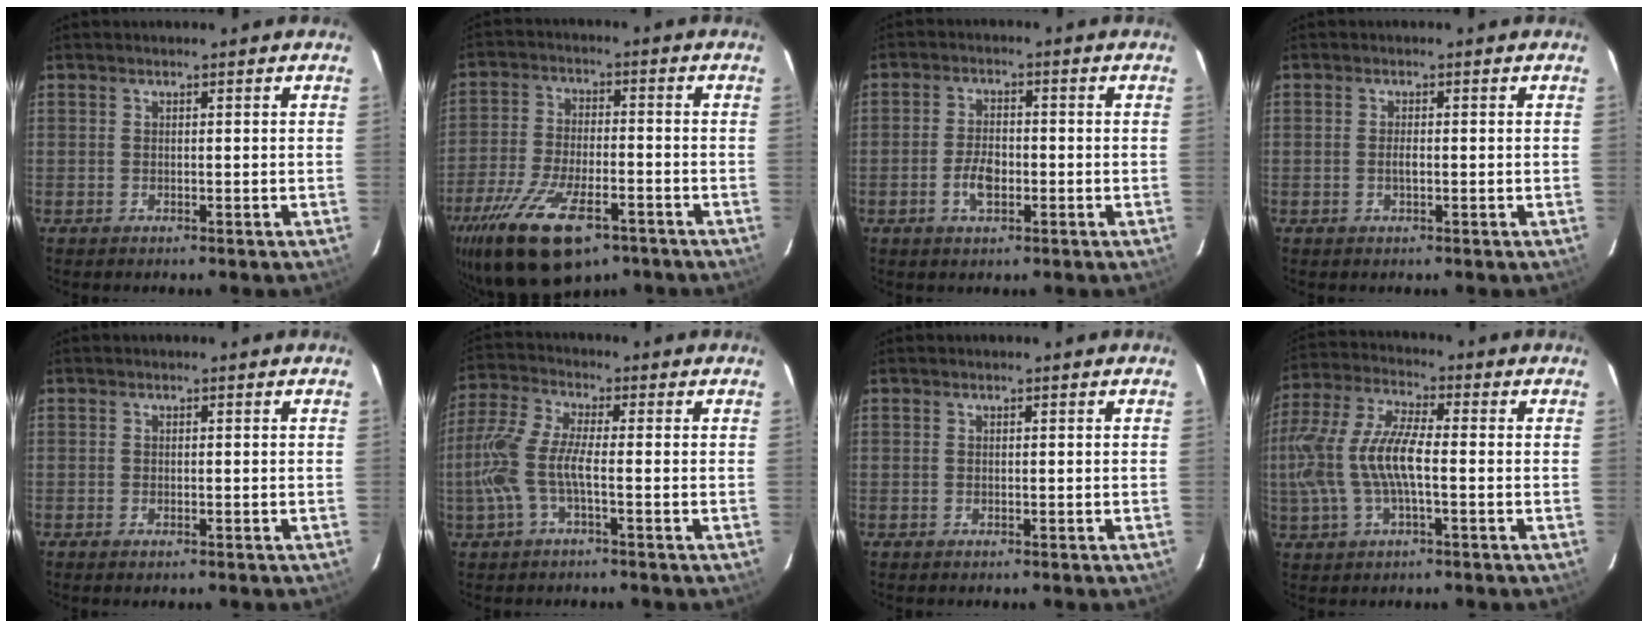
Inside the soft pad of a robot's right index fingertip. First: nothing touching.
{"total": 19.9, "force": [-12.0, 8.5, 13.4], "torque": [-0.285, -0.048, -0.202]}
{"total": 4.9, "force": [-1.7, 2.6, 3.8], "torque": [-0.079, 0.002, -0.028]}
{"total": 1.3, "force": [-0.3, 0.4, 1.2], "torque": [-0.023, -0.001, -0.006]}
{"total": 0.8, "force": [-0.5, 0.4, 0.5], "torque": [-0.008, -0.003, -0.009]}
{"total": 9.0, "force": [-2.3, 2.0, 8.4], "torque": [-0.198, 0.001, -0.045]}
{"total": 0.0}
{"total": 14.2, "force": [-1.6, 4.9, 13.2], "torque": [-0.272, 0.003, -0.031]}